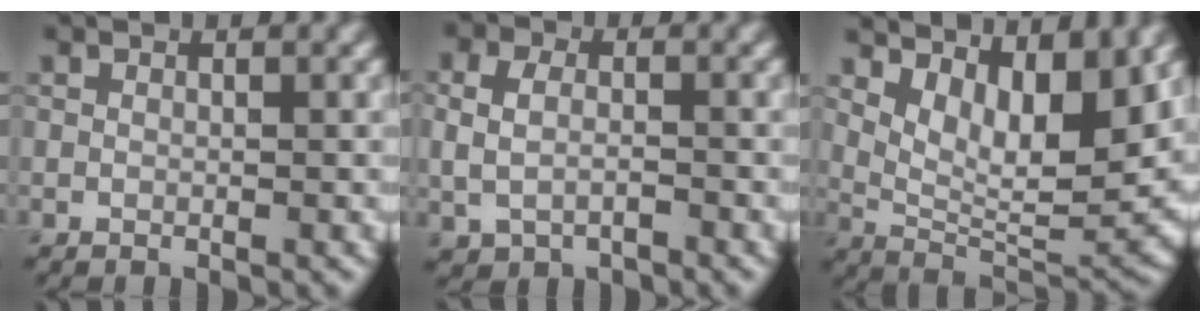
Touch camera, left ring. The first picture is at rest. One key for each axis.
{"total": 3.2, "fx": -0.3, "fy": 2.3, "fz": 2.1, "tx": -0.047, "ty": -0.002, "tz": -0.005}
{"total": 9.0, "fx": 3.9, "fy": 3.7, "fz": 7.2, "tx": -0.119, "ty": -0.015, "tz": 0.073}